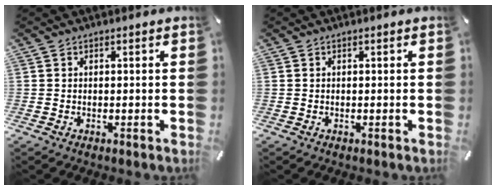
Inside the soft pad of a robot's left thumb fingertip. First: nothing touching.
{"total": 0.0}